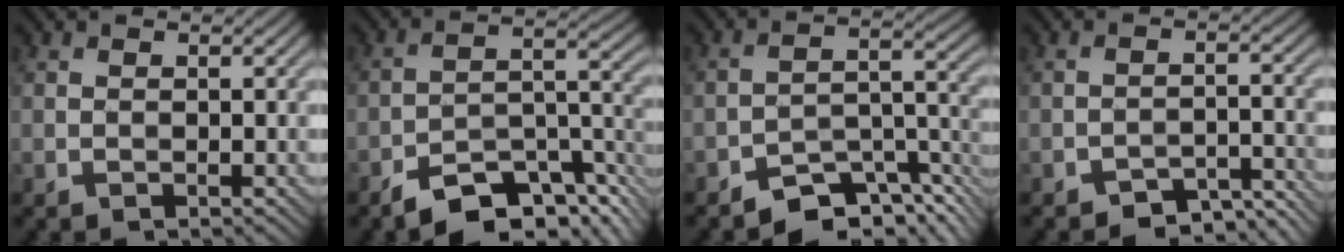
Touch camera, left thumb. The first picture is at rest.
{"total": 10.2, "force": [-7.4, 3.5, 6.1], "torque": [-0.086, -0.002, -0.136]}
{"total": 7.6, "force": [-5.9, 2.6, 4.0], "torque": [-0.054, -0.001, -0.110]}
{"total": 4.8, "force": [-4.2, 1.4, 1.9], "torque": [-0.023, 0.005, -0.064]}